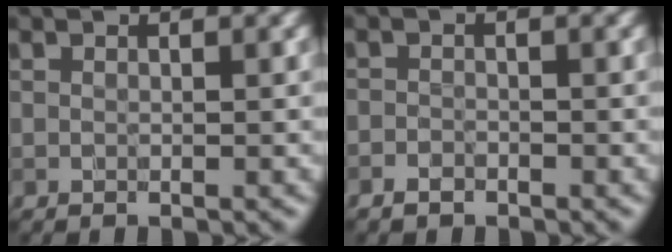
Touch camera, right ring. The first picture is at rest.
{"total": 1.1, "force": [-0.9, 0.6, 0.2], "torque": [0.000, 0.000, -0.020]}